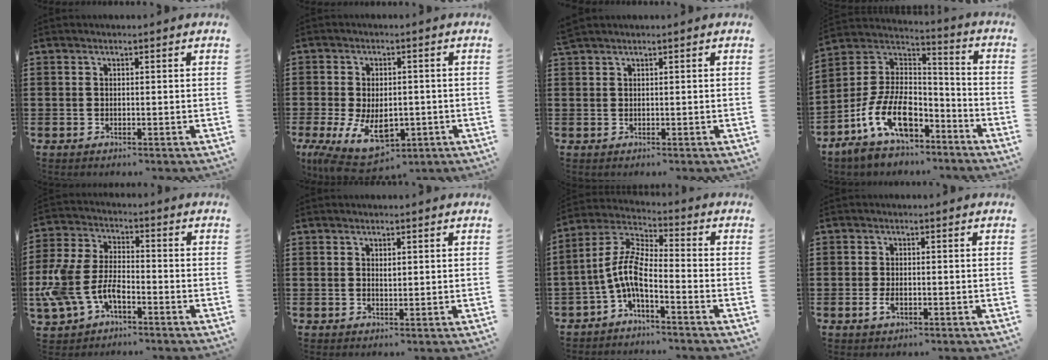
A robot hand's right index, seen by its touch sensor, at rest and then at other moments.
{"total": 9.5, "force": [-3.3, 5.3, 7.2], "torque": [-0.139, -0.003, -0.056]}
{"total": 0.7, "force": [0.6, 0.1, 0.2], "torque": [-0.007, 0.000, 0.012]}
{"total": 13.0, "force": [-6.8, 7.0, 8.6], "torque": [-0.190, 0.016, -0.129]}
{"total": 8.2, "force": [-4.0, 4.2, 5.7], "torque": [-0.163, -0.009, -0.088]}
{"total": 0.9, "force": [0.4, 0.4, 0.7], "torque": [-0.005, 0.000, 0.004]}
{"total": 6.8, "force": [-2.7, 1.9, 5.9], "torque": [-0.151, -0.024, -0.065]}
{"total": 1.7, "force": [-0.7, 0.9, 1.2], "torque": [-0.024, -0.002, -0.011]}